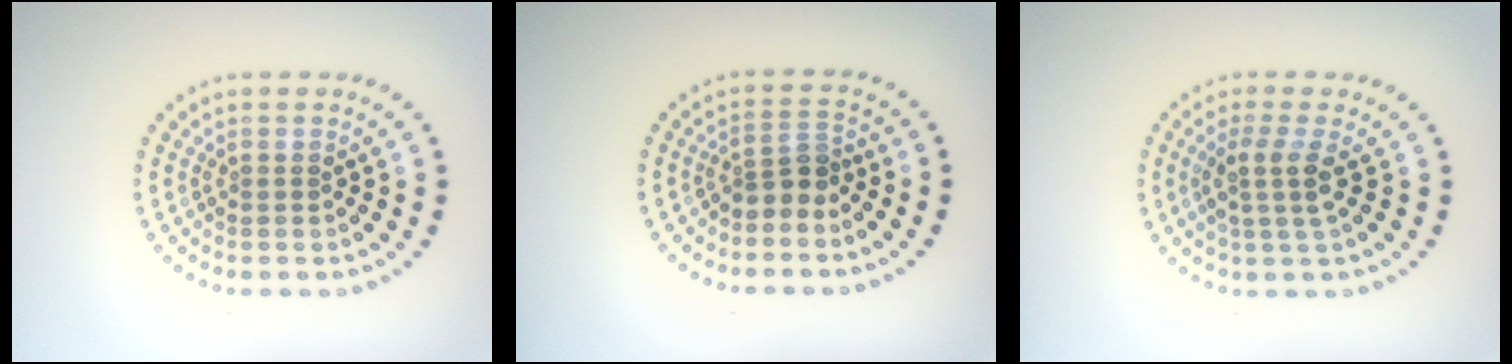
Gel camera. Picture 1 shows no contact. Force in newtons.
{"total": 2.4, "press": 1.8, "slide": 1.6}
{"total": 2.7, "press": 2.1, "slide": 1.6}